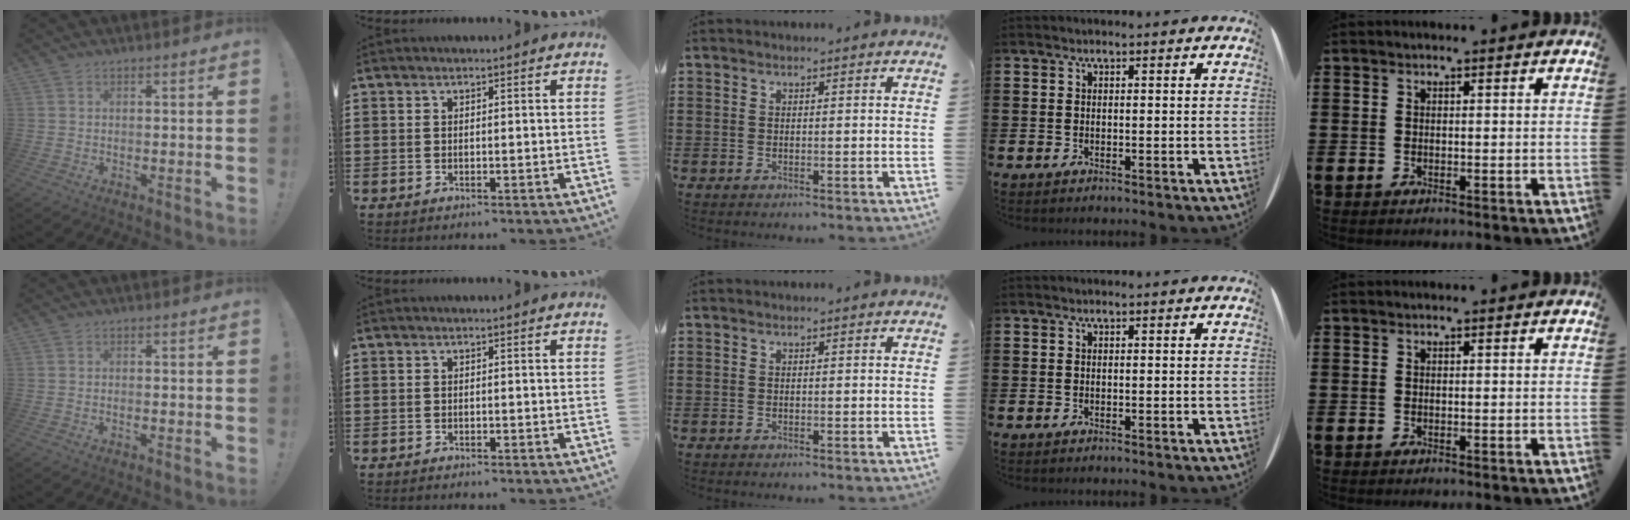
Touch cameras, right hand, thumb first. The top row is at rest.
{"thumb": {"total": 0.6, "force": [-0.4, -0.2, 0.3], "torque": [-0.005, 0.000, -0.008]}, "index": {"total": 0.6, "force": [-0.6, 0.0, 0.0], "torque": [-0.002, -0.002, -0.012]}}